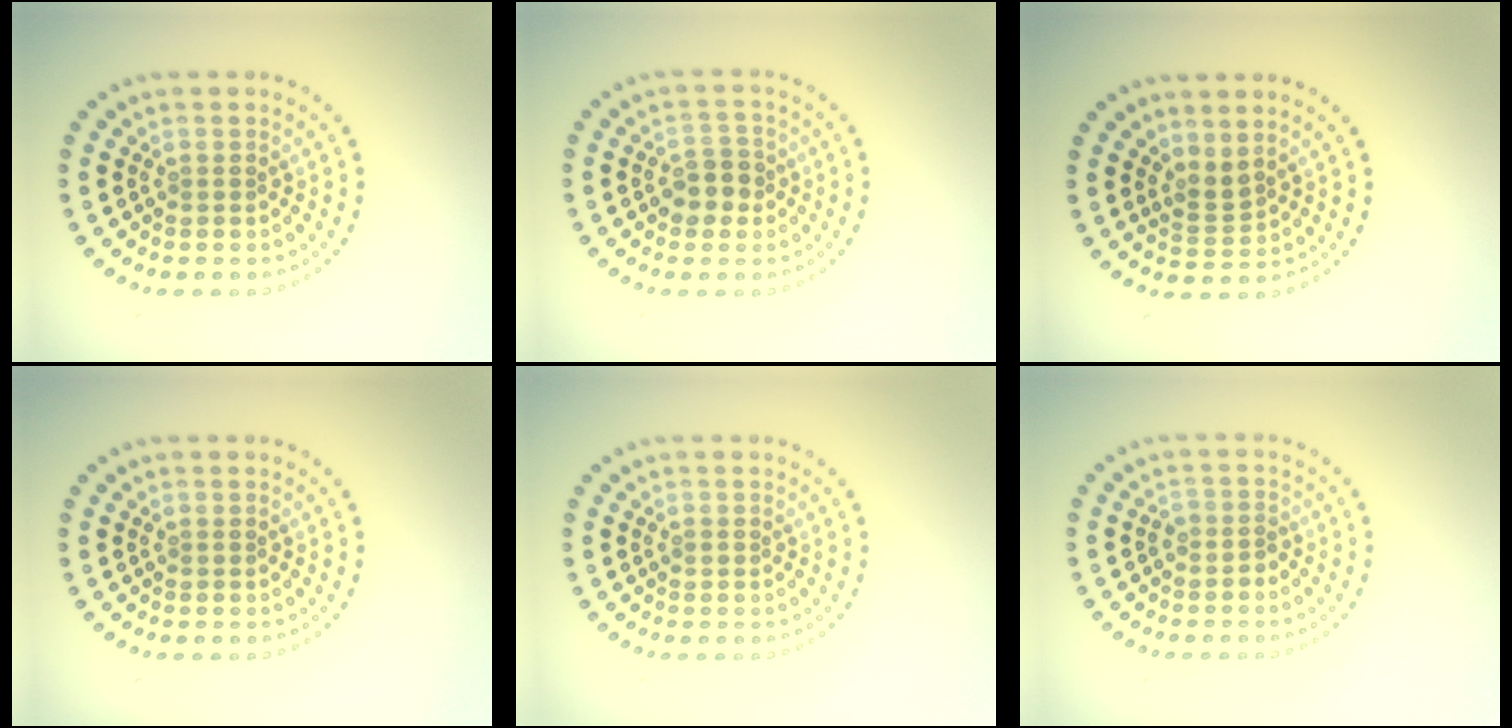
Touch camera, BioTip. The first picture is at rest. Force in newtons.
{"total": 2.6, "press": 2.5, "slide": 0.8}
{"total": 1.8, "press": 1.3, "slide": 1.3}
{"total": 0.0}
{"total": 0.5, "press": 0.5, "slide": 0.2}
{"total": 1.3, "press": 1.0, "slide": 0.7}